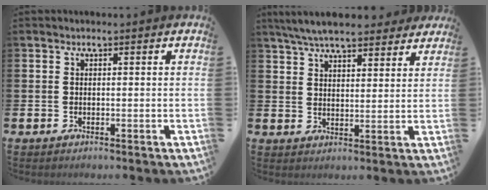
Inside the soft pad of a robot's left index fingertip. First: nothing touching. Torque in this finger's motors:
{"motor_torque": [1.07, -1.07, 0.14, 0.21]}